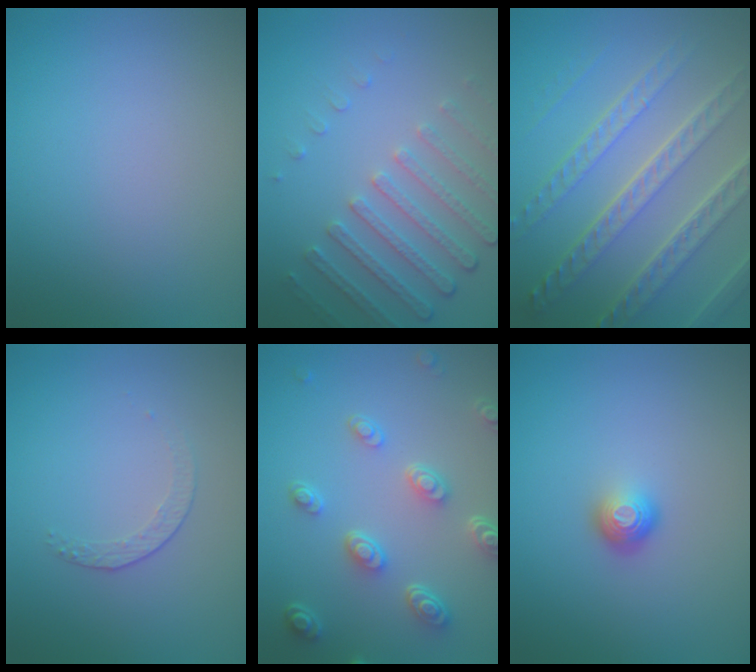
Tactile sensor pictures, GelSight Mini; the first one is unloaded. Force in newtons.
{"total": 4.5, "press": 3.3, "slide": 3.1}
{"total": 7.7, "press": 5.6, "slide": 5.3}
{"total": 1.4, "press": 0.7, "slide": 1.2}
{"total": 4.8, "press": 3.6, "slide": 3.2}
{"total": 1.8, "press": 1.2, "slide": 1.3}